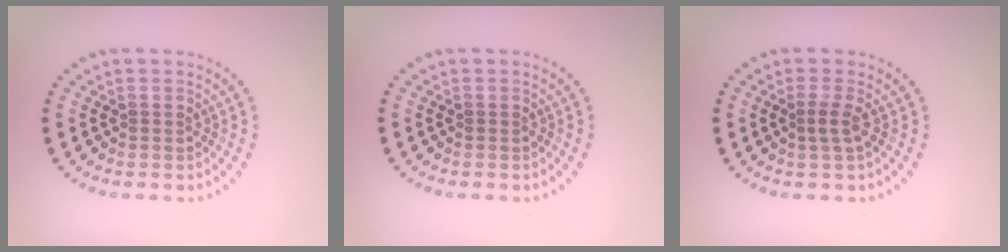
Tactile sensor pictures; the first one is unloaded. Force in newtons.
{"total": 0.0}
{"total": 1.3, "press": 1.1, "slide": 0.7}